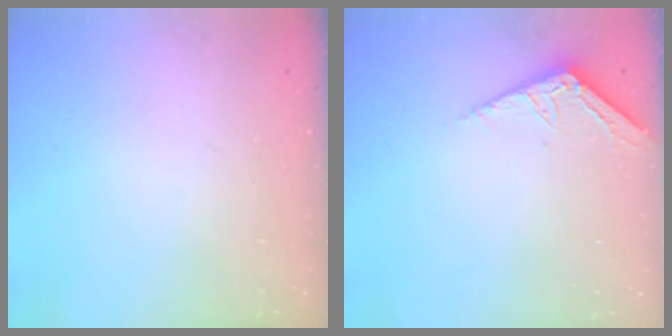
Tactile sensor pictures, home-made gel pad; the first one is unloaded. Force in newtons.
{"total": 3.6, "press": 3.6, "slide": 0.4}